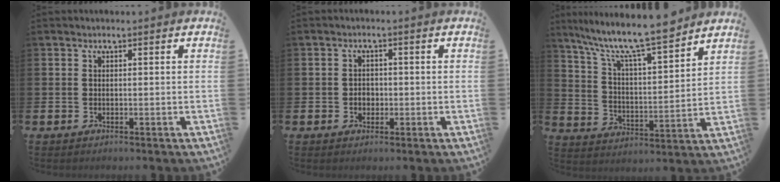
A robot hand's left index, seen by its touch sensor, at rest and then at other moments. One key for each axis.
{"total": 1.9, "fx": -0.4, "fy": 1.6, "fz": 1.0, "tx": -0.011, "ty": 0.004, "tz": -0.012}
{"total": 10.6, "fx": 9.4, "fy": 1.2, "fz": 4.8, "tx": -0.116, "ty": -0.065, "tz": 0.160}